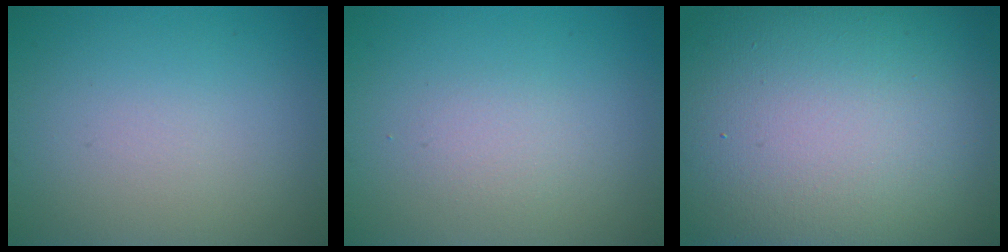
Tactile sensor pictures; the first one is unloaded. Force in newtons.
{"total": 1.2, "press": 1.2, "slide": 0.0}
{"total": 20.7, "press": 20.7, "slide": 1.2}